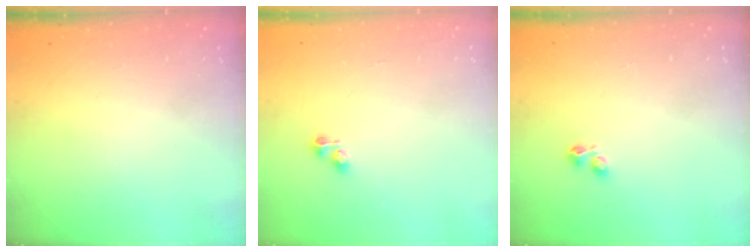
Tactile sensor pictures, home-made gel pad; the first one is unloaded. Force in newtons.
{"total": 2.8, "press": 2.8, "slide": 0.4}
{"total": 2.9, "press": 2.8, "slide": 0.6}